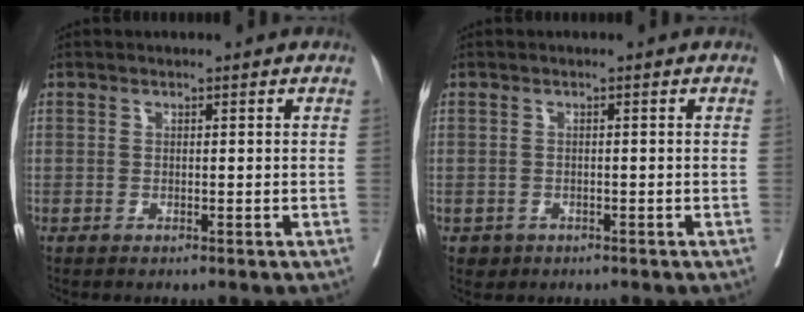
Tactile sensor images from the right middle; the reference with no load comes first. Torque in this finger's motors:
{"motor_torque": [0.13, 0.04, 0.00, 0.00]}